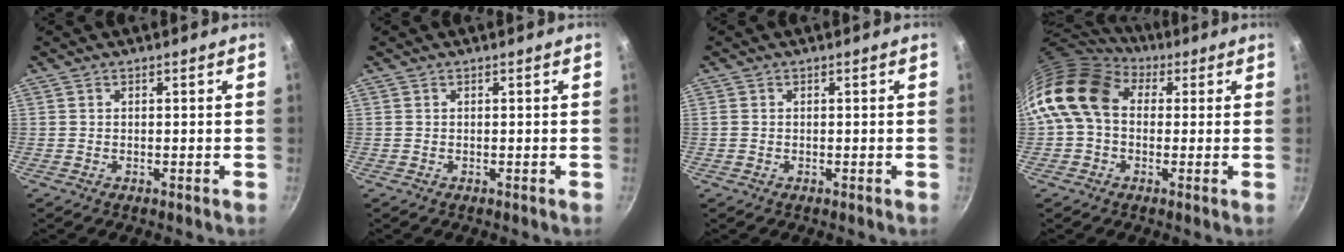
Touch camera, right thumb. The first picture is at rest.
{"total": 0.0}
{"total": 0.9, "force": [0.0, 0.8, 0.4], "torque": [-0.006, 0.002, 0.000]}
{"total": 13.7, "force": [2.5, 10.4, 8.6], "torque": [-0.138, 0.019, 0.023]}